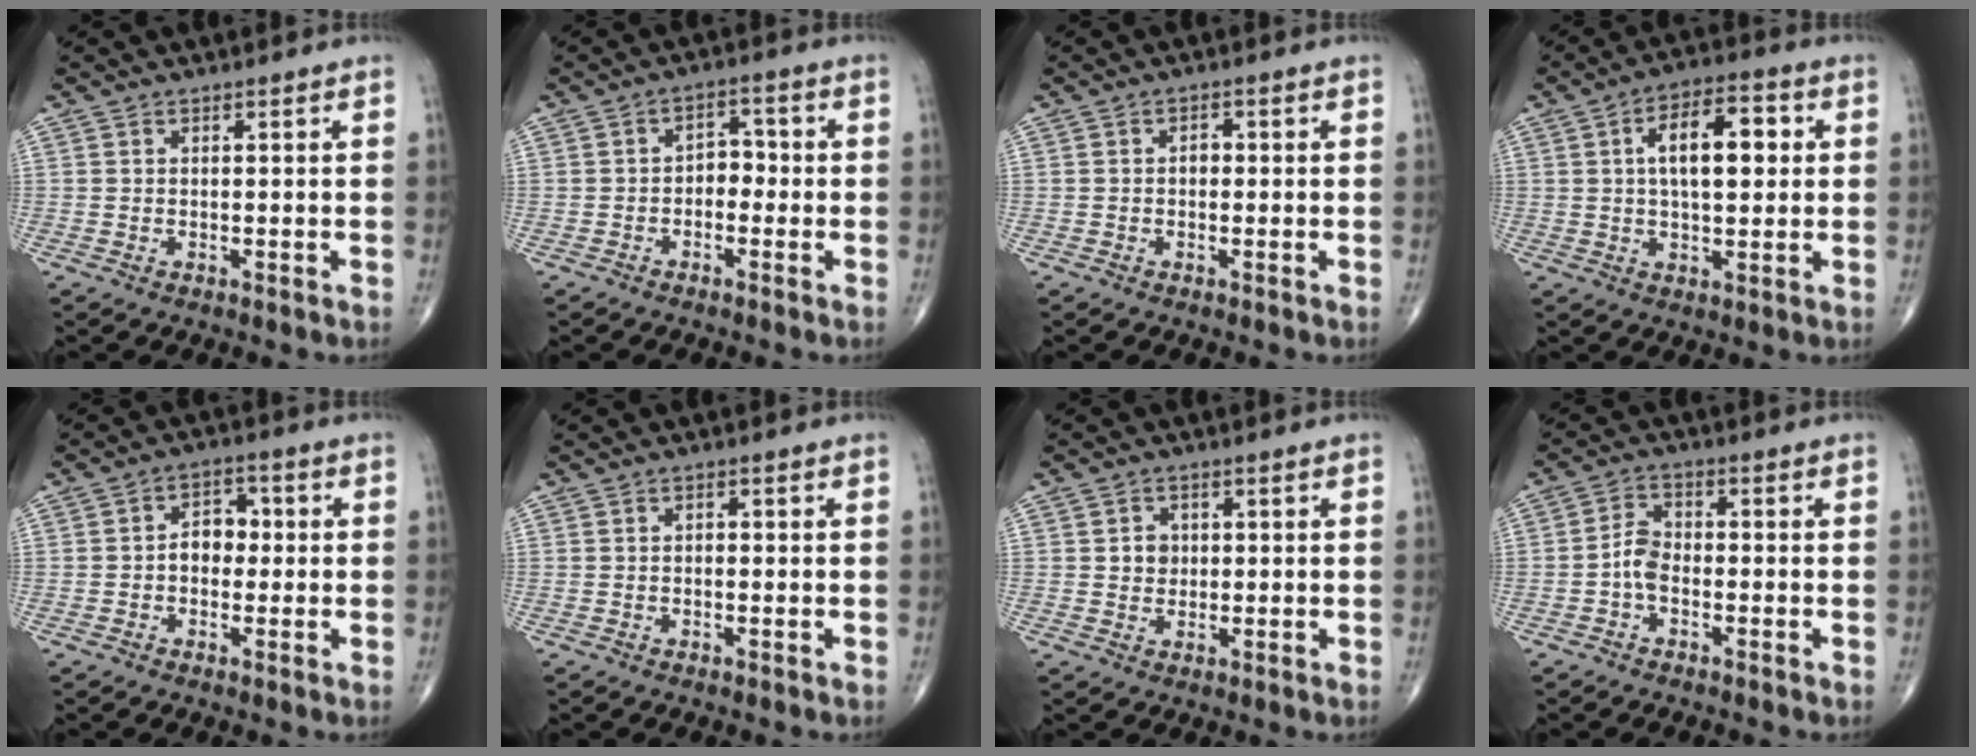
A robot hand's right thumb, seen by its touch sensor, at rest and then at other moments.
{"total": 3.8, "force": [-0.9, 2.7, 2.5], "torque": [-0.018, 0.020, -0.027]}
{"total": 1.5, "force": [-0.1, 1.1, 1.0], "torque": [-0.008, 0.005, -0.007]}
{"total": 11.6, "force": [2.1, 5.6, 10.0], "torque": [-0.141, 0.013, 0.028]}
{"total": 5.1, "force": [-0.2, 3.8, 3.4], "torque": [-0.029, 0.018, -0.014]}
{"total": 0.8, "force": [0.0, 0.5, 0.6], "torque": [-0.004, 0.002, -0.004]}
{"total": 3.1, "force": [0.4, 2.7, 1.4], "torque": [-0.003, 0.002, 0.005]}
{"total": 3.9, "force": [-1.4, 2.4, 2.8], "torque": [-0.047, 0.018, -0.034]}